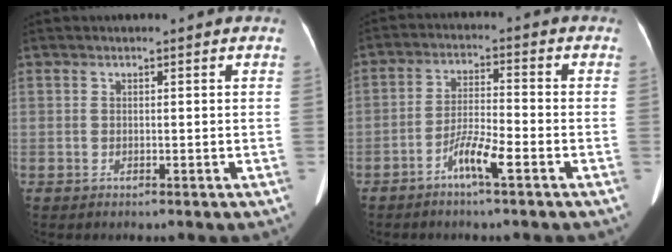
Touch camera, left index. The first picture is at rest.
{"total": 5.6, "force": [-3.3, 0.2, 4.5], "torque": [-0.091, 0.001, -0.065]}